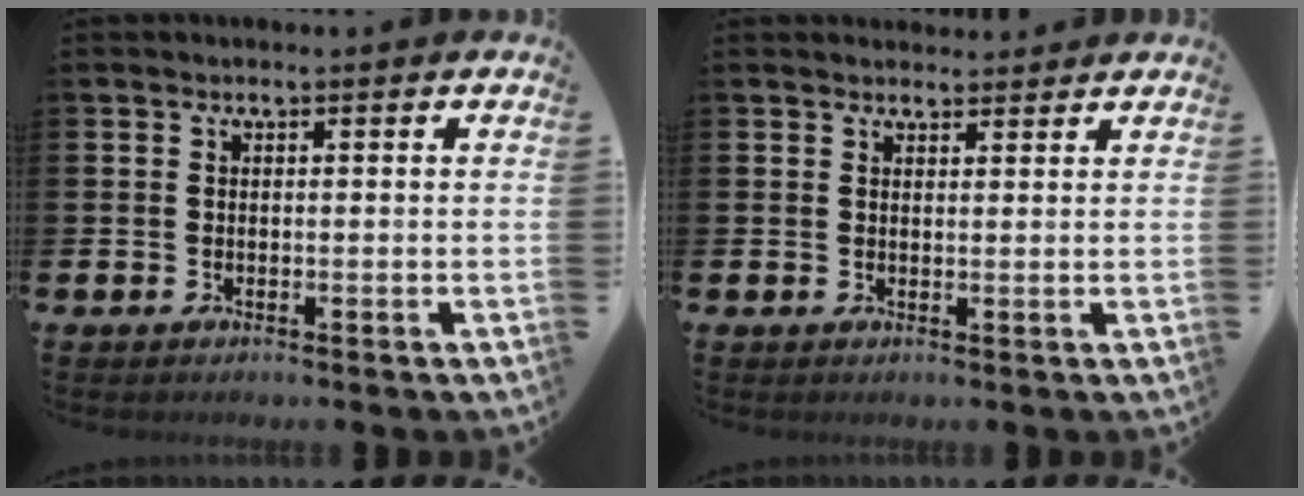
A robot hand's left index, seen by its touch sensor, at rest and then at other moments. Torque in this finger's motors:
{"motor_torque": [0.51, -0.91, 0.14, 0.00]}